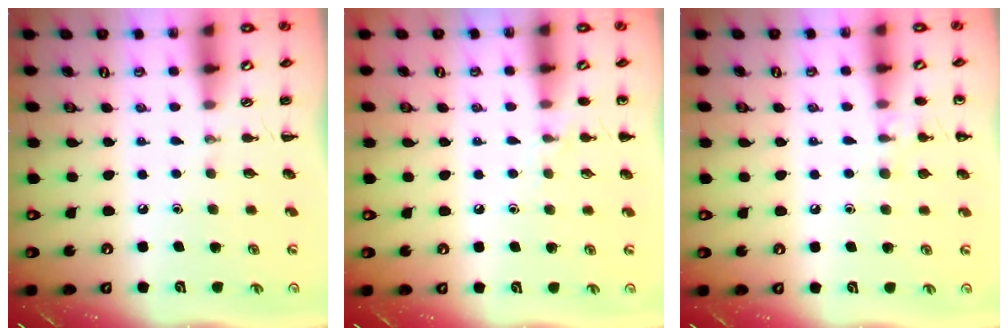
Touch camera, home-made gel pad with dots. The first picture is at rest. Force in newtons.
{"total": 5.3, "press": 5.0, "slide": 1.6}
{"total": 6.2, "press": 5.9, "slide": 1.9}